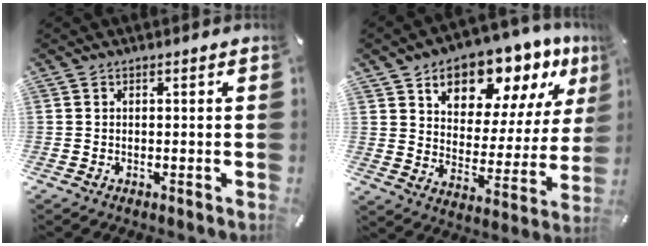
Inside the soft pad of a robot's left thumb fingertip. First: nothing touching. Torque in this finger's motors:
{"motor_torque": [2.78, 2.23, 1.02, 0.09, 0.18]}